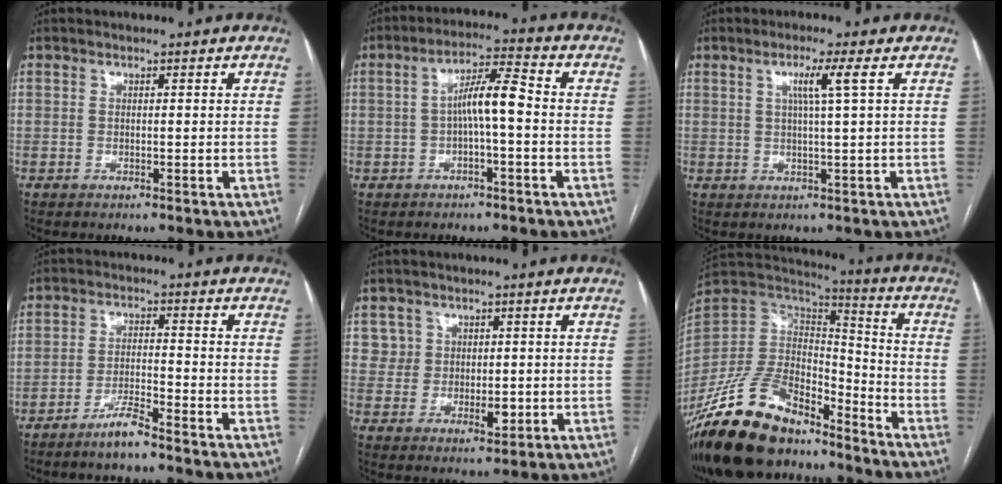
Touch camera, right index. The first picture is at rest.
{"total": 6.5, "force": [-0.5, 0.8, 6.4], "torque": [-0.113, 0.021, -0.010]}
{"total": 3.9, "force": [1.3, -0.8, 3.6], "torque": [-0.068, 0.000, 0.023]}
{"total": 4.3, "force": [-3.6, 0.0, 2.4], "torque": [-0.046, -0.007, -0.071]}
{"total": 4.6, "force": [1.0, 4.4, 1.2], "torque": [-0.008, 0.001, 0.020]}
{"total": 21.5, "force": [-16.6, 8.2, 10.9], "torque": [-0.240, 0.006, -0.307]}